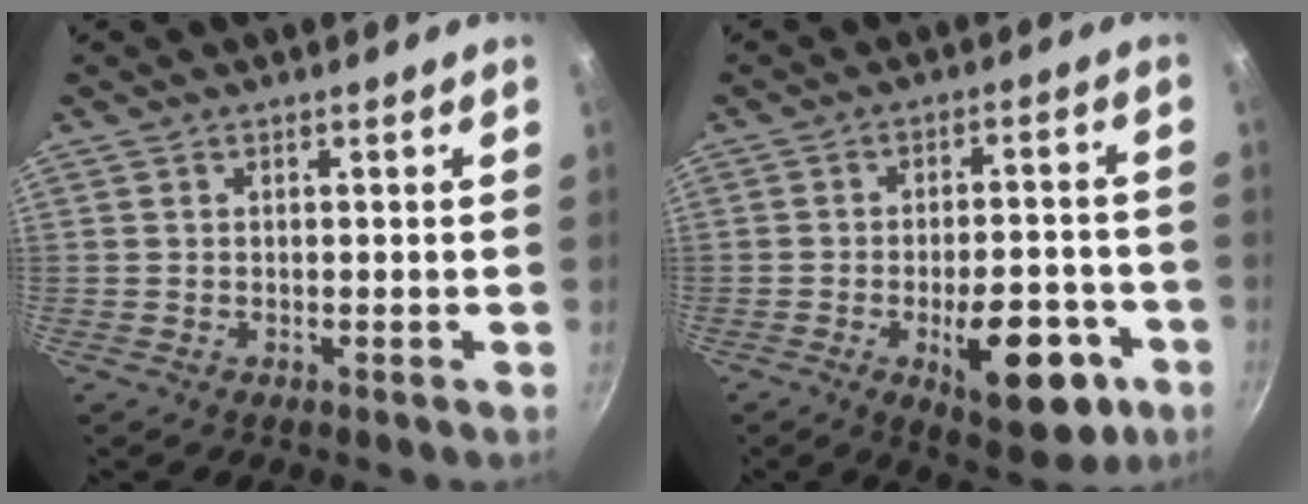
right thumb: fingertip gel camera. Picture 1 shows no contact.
{"total": 15.4, "force": [-5.8, 6.9, 12.5], "torque": [-0.133, 0.021, -0.069]}